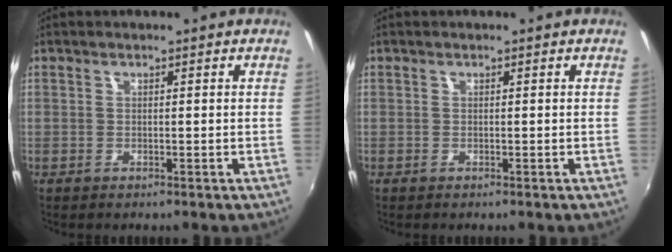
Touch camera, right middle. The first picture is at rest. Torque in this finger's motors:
{"motor_torque": [0.11, 0.53, -0.02, 0.00]}